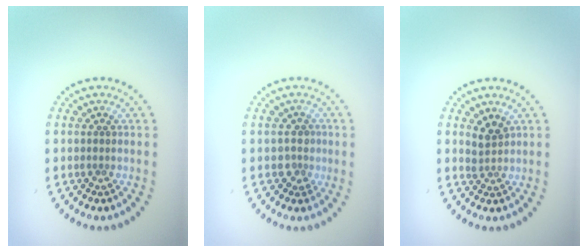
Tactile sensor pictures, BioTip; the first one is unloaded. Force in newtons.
{"total": 1.4, "press": 1.3, "slide": 0.7}
{"total": 1.7, "press": 1.3, "slide": 1.1}